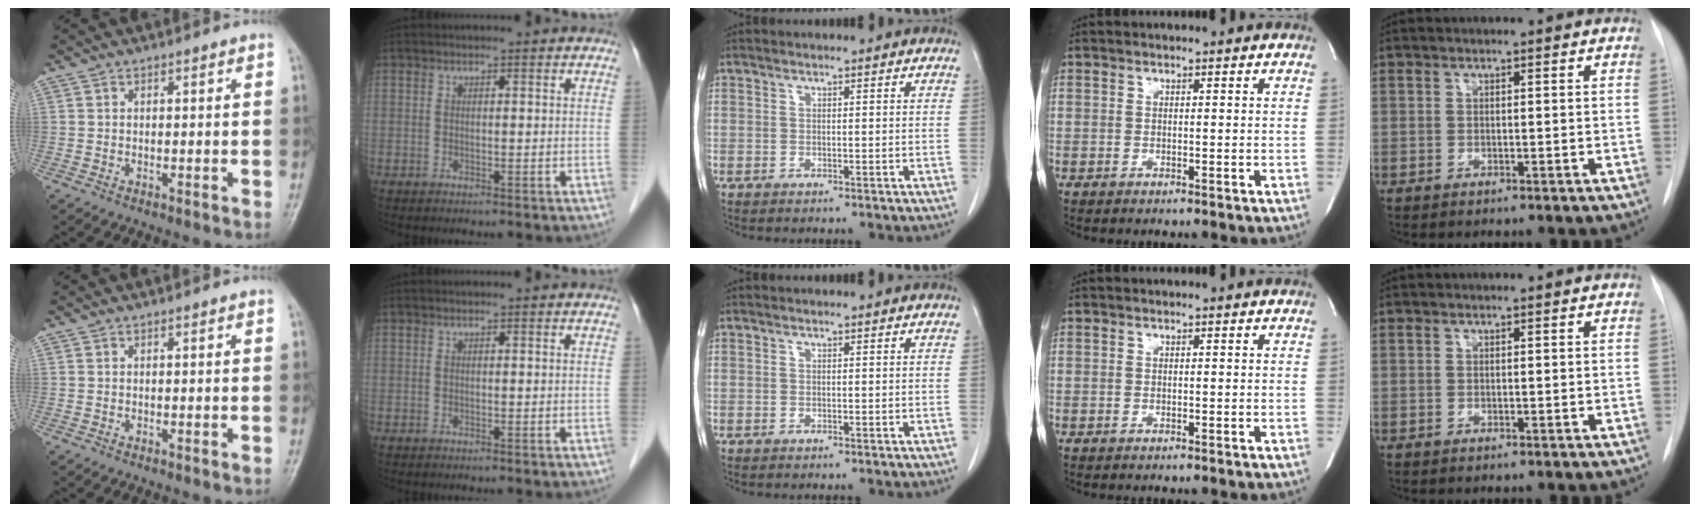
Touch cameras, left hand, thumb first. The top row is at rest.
{}